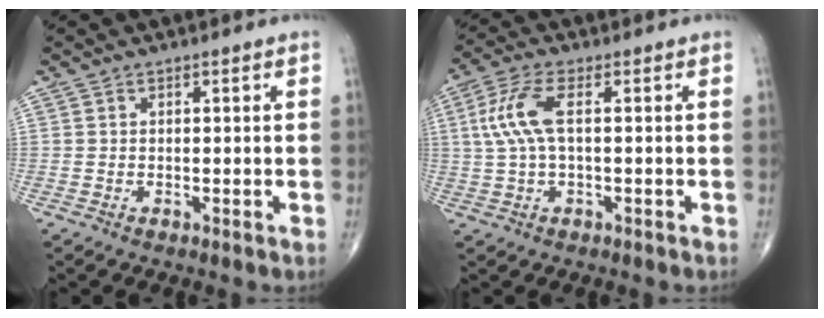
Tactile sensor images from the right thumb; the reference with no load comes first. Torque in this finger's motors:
{"motor_torque": [-0.73, 0.74, 0.41, -0.23, 0.06]}